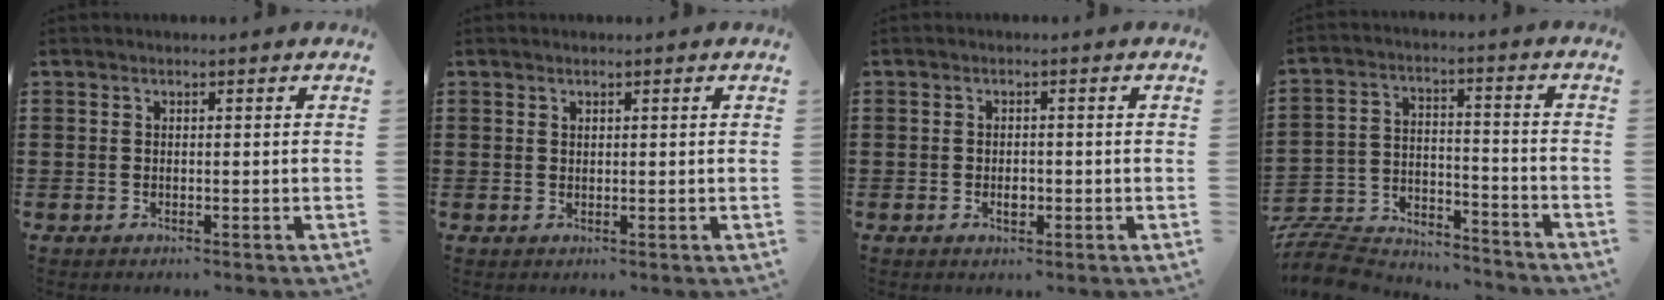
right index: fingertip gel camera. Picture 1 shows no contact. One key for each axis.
{"total": 0.6, "fx": 0.4, "fy": 0.4, "fz": 0.1, "tx": -0.003, "ty": 0.001, "tz": 0.009}
{"total": 1.9, "fx": -0.5, "fy": 0.9, "fz": 1.5, "tx": -0.028, "ty": 0.001, "tz": -0.009}
{"total": 8.8, "fx": -8.4, "fy": 1.8, "fz": 1.7, "tx": -0.047, "ty": 0.013, "tz": -0.170}